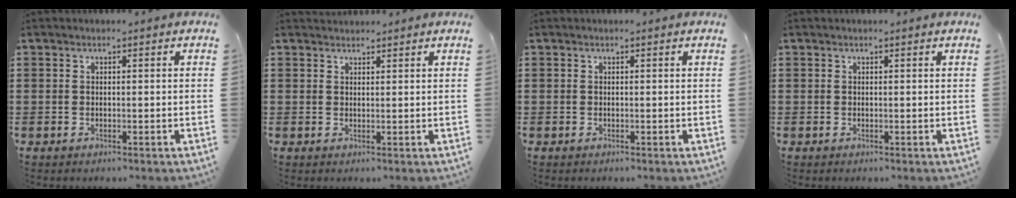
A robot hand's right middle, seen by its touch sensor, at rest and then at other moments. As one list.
[{"total": 1.3, "force": [1.2, 0.3, -0.1], "torque": [-0.001, 0.002, 0.024]}, {"total": 0.0}, {"total": 0.0}]